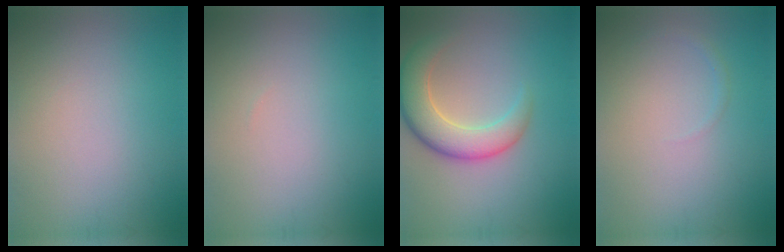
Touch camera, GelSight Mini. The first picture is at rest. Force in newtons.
{"total": 0.0}
{"total": 5.9, "press": 5.9, "slide": 0.6}
{"total": 0.5, "press": 0.5, "slide": 0.1}